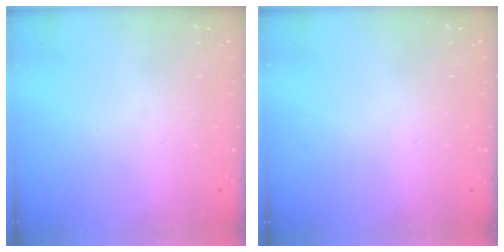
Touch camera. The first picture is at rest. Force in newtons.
{"total": 0.0}